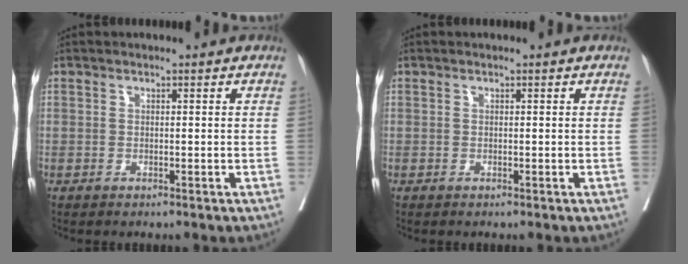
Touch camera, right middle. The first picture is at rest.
{"total": 0.0}